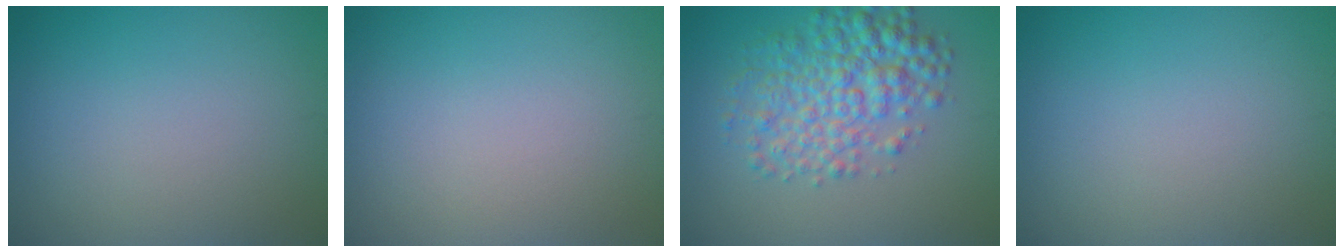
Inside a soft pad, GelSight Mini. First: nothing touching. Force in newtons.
{"total": 0.0}
{"total": 5.5, "press": 5.5, "slide": 0.1}
{"total": 0.0}